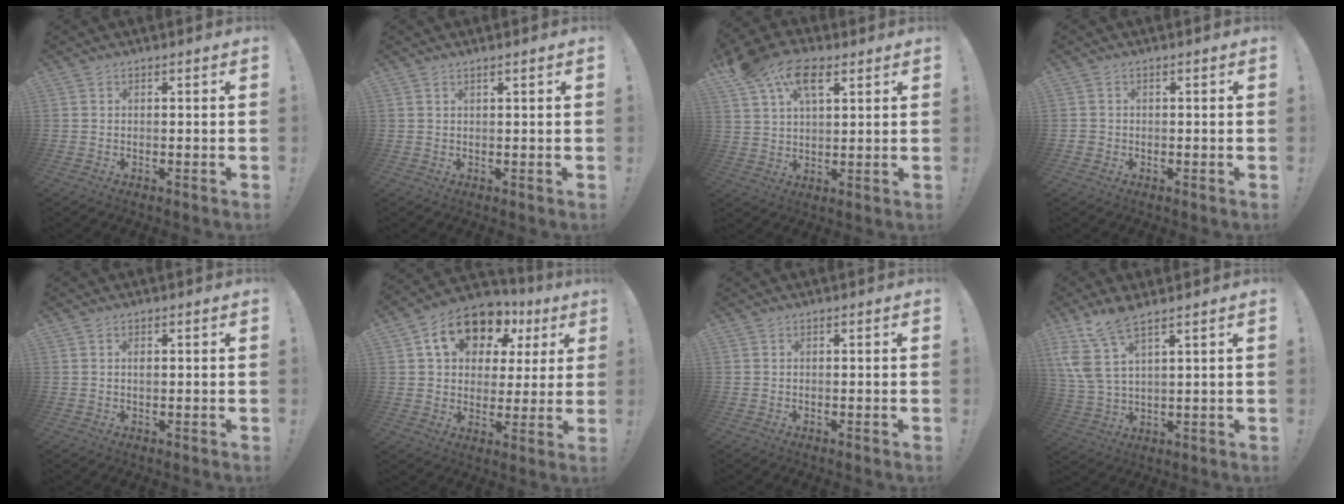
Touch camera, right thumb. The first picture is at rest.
{"total": 1.1, "force": [0.6, -0.1, 0.9], "torque": [-0.015, -0.001, 0.009]}
{"total": 13.2, "force": [7.4, 7.5, 8.0], "torque": [-0.138, -0.019, 0.138]}
{"total": 1.3, "force": [-0.5, 1.1, 0.4], "torque": [-0.010, 0.006, -0.008]}
{"total": 1.0, "force": [0.2, 0.6, 0.8], "torque": [-0.010, -0.001, 0.001]}
{"total": 16.0, "force": [8.5, 10.4, 8.8], "torque": [-0.140, -0.038, 0.156]}
{"total": 0.0}
{"total": 9.8, "force": [6.4, 3.1, 6.7], "torque": [-0.139, -0.030, 0.123]}